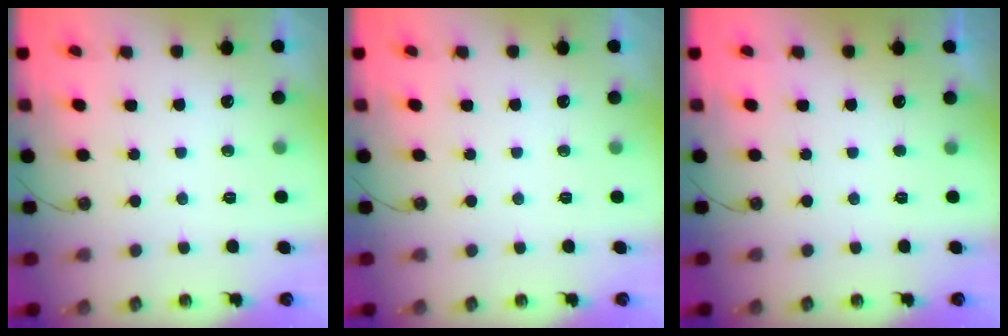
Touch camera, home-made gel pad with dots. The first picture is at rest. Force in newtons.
{"total": 0.0}
{"total": 0.0}